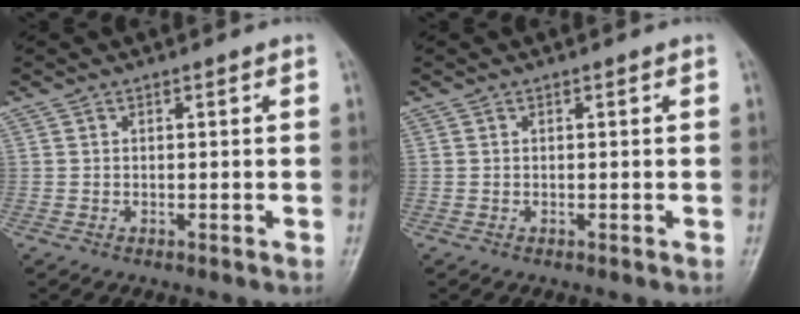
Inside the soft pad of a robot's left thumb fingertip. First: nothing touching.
{"total": 0.0}